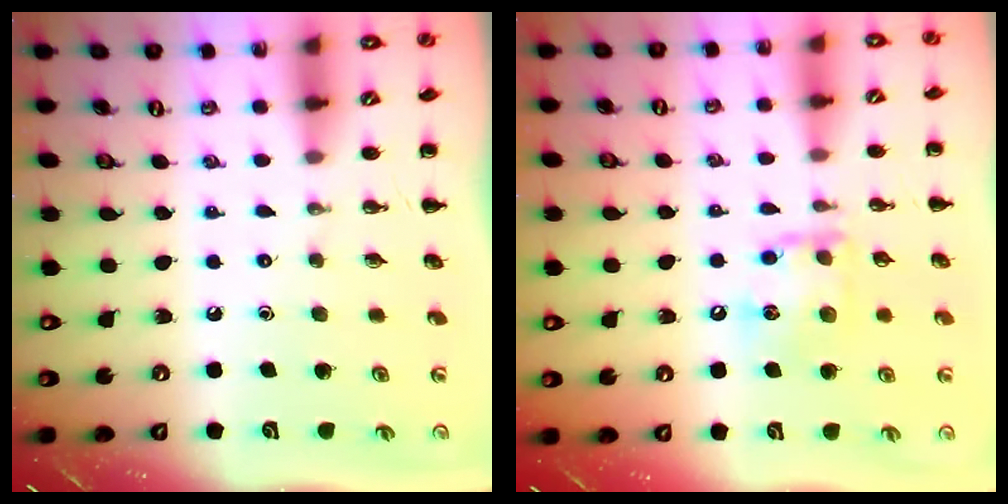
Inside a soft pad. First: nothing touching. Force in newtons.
{"total": 11.4, "press": 11.4, "slide": 1.2}